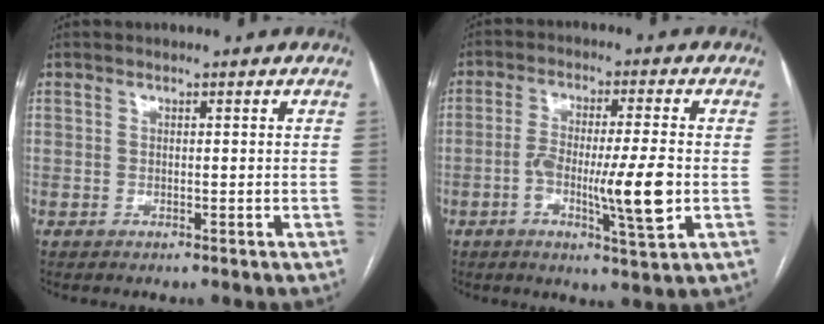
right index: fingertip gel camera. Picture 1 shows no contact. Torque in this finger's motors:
{"motor_torque": [0.53, 0.09, 0.28, 0.11]}